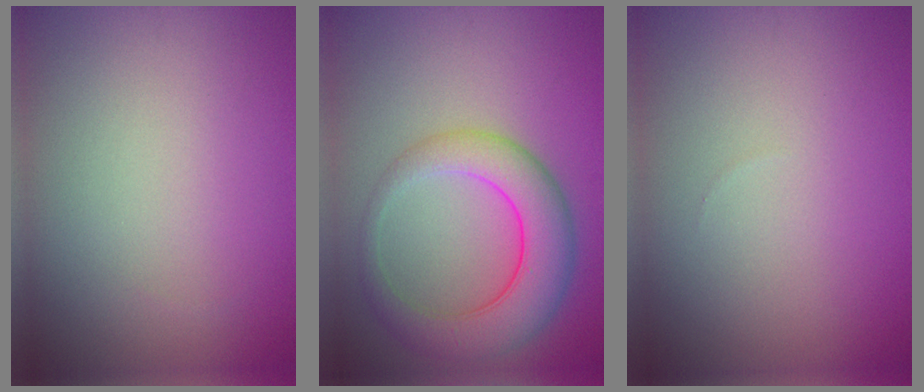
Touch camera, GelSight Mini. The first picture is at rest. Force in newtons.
{"total": 6.5, "press": 6.5, "slide": 0.2}
{"total": 0.0}